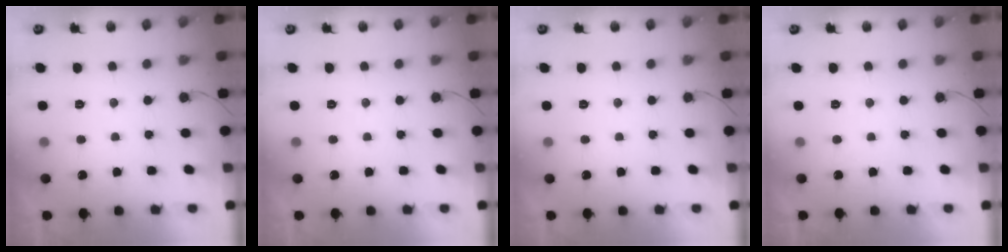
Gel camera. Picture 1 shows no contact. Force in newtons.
{"total": 0.0}
{"total": 0.0}
{"total": 1.9, "press": 1.9, "slide": 0.1}